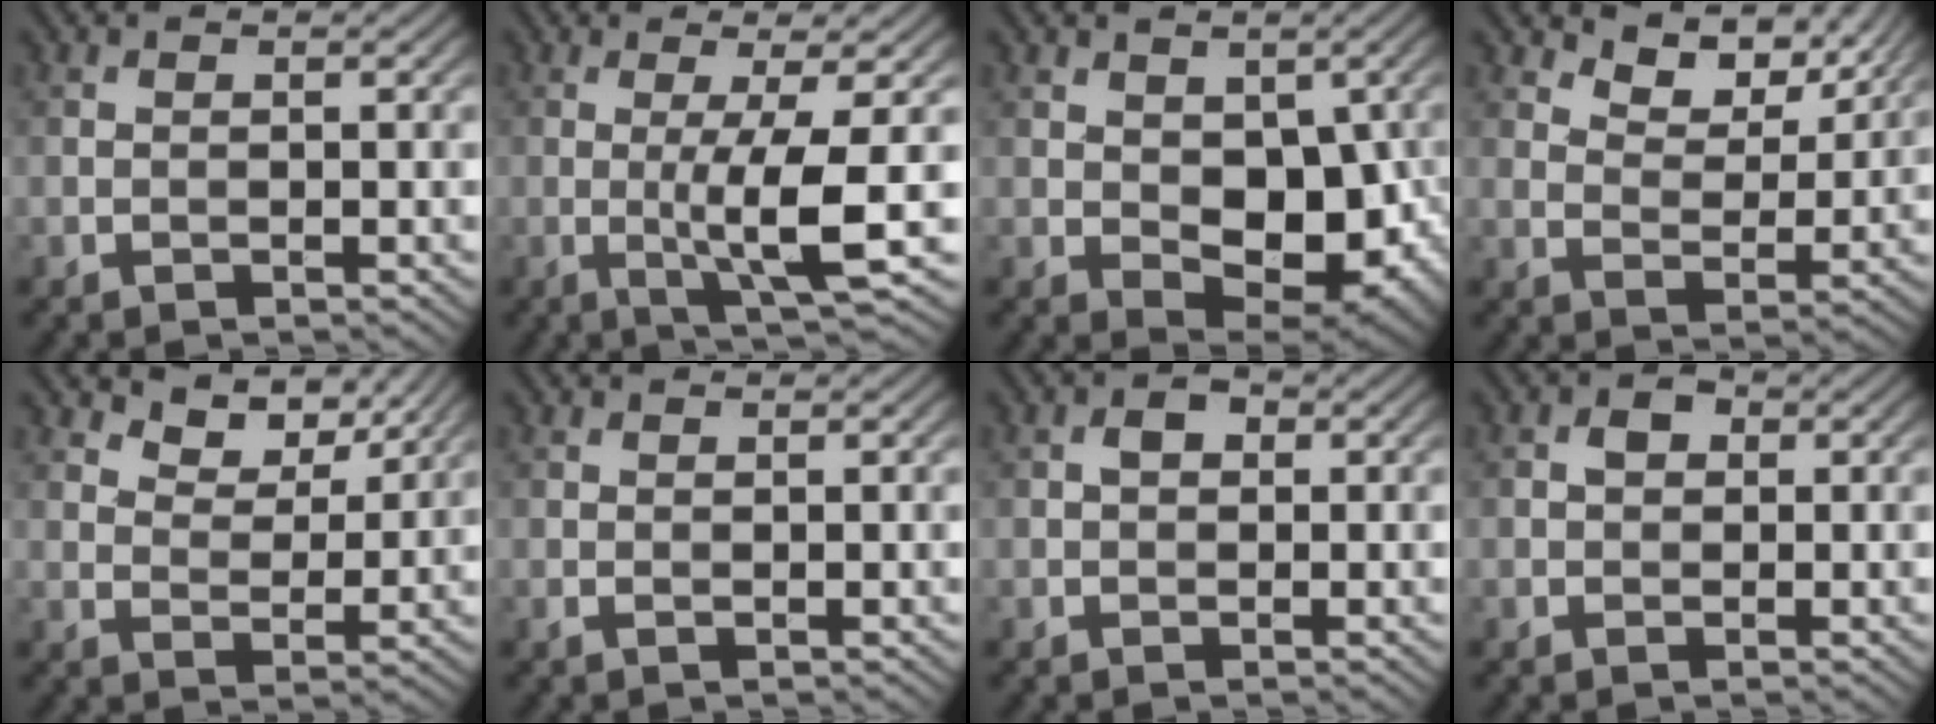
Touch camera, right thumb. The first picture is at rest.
{"total": 6.5, "force": [-0.4, 0.6, 6.5], "torque": [-0.121, 0.004, -0.004]}
{"total": 8.6, "force": [0.0, 5.5, 6.6], "torque": [-0.112, -0.019, 0.009]}
{"total": 6.7, "force": [4.8, 3.2, 3.3], "torque": [-0.062, -0.005, 0.083]}
{"total": 5.6, "force": [4.1, 2.9, 2.4], "torque": [-0.049, -0.005, 0.071]}
{"total": 0.5, "force": [0.4, 0.1, 0.4], "torque": [-0.009, 0.001, 0.006]}
{"total": 1.9, "force": [0.3, 1.4, 1.2], "torque": [-0.024, 0.003, 0.001]}
{"total": 1.8, "force": [0.3, 1.4, 1.1], "torque": [-0.022, 0.002, 0.000]}